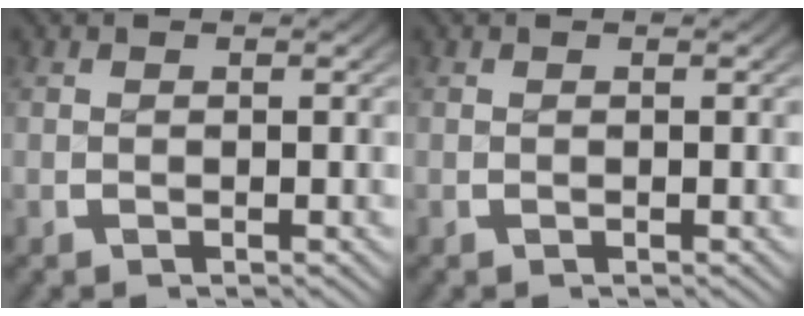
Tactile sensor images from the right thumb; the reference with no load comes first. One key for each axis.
{"total": 0.0}